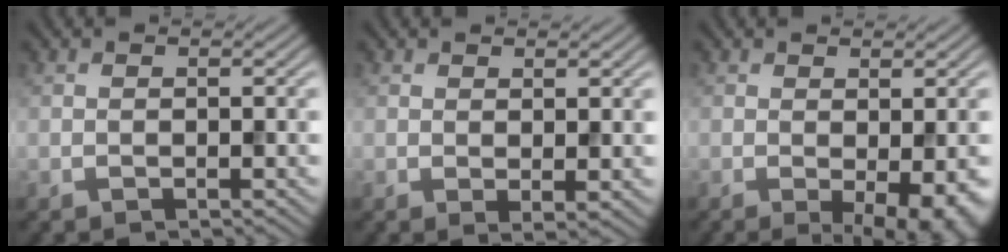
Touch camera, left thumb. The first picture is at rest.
{"total": 1.7, "force": [0.8, 0.4, 1.4], "torque": [-0.025, -0.009, 0.018]}
{"total": 5.0, "force": [-1.1, 1.2, 4.7], "torque": [-0.065, -0.013, -0.010]}